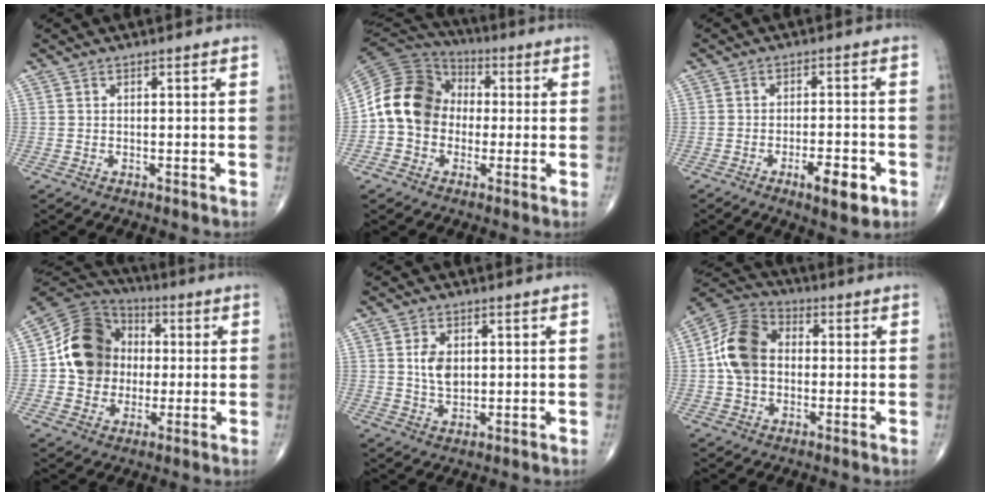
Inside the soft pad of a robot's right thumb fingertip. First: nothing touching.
{"total": 14.4, "force": [-0.3, 11.9, 8.1], "torque": [-0.133, 0.034, -0.020]}
{"total": 7.1, "force": [-3.4, 2.3, 5.9], "torque": [-0.085, 0.008, -0.047]}
{"total": 14.8, "force": [0.7, 12.6, 7.7], "torque": [-0.104, 0.019, 0.005]}
{"total": 5.2, "force": [1.0, 3.3, 3.8], "torque": [-0.061, -0.008, 0.022]}
{"total": 11.6, "force": [0.3, 8.6, 7.8], "torque": [-0.139, 0.030, -0.005]}